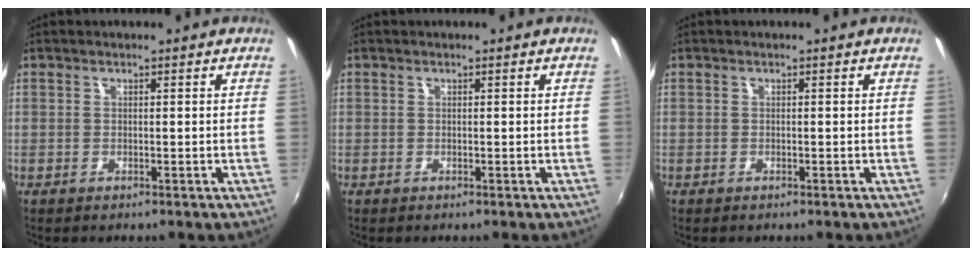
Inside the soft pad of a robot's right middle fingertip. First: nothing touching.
{"total": 0.0}
{"total": 0.0}